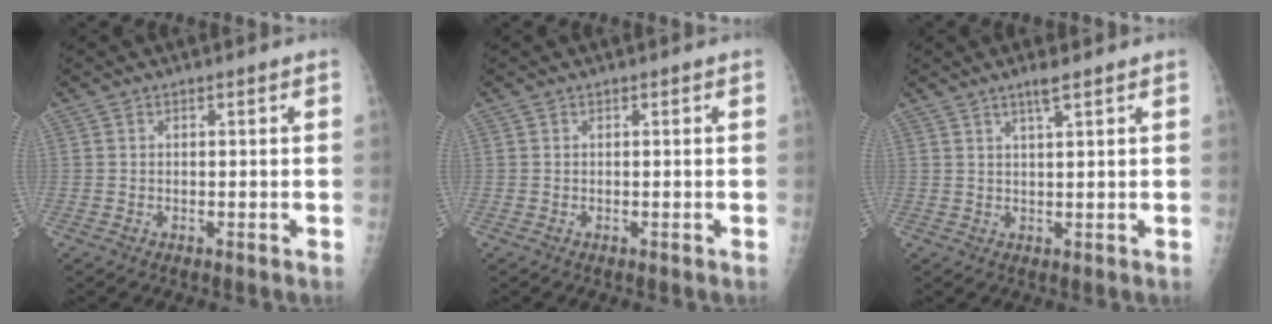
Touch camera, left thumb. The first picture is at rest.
{"total": 0.0}
{"total": 3.0, "force": [2.0, 0.1, 2.2], "torque": [-0.045, -0.010, 0.039]}